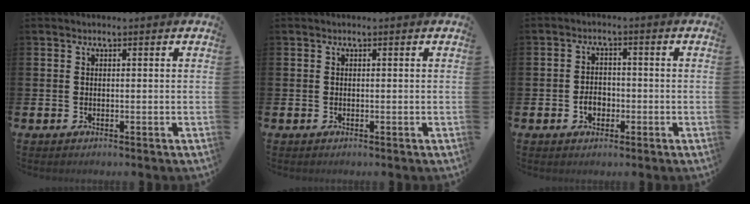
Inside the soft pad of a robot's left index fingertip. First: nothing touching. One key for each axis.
{"total": 0.0}
{"total": 2.8, "fx": -1.0, "fy": 2.1, "fz": 1.6, "tx": -0.018, "ty": -0.003, "tz": -0.024}